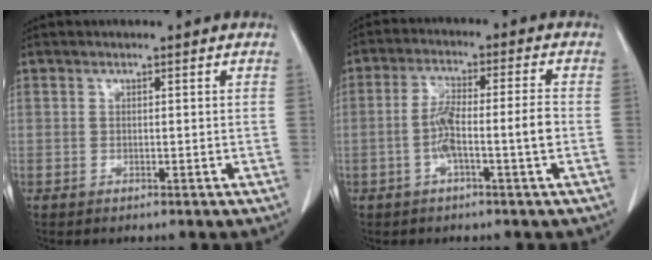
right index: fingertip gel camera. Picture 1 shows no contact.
{"total": 6.9, "force": [-1.8, 0.2, 6.6], "torque": [-0.128, 0.017, -0.032]}